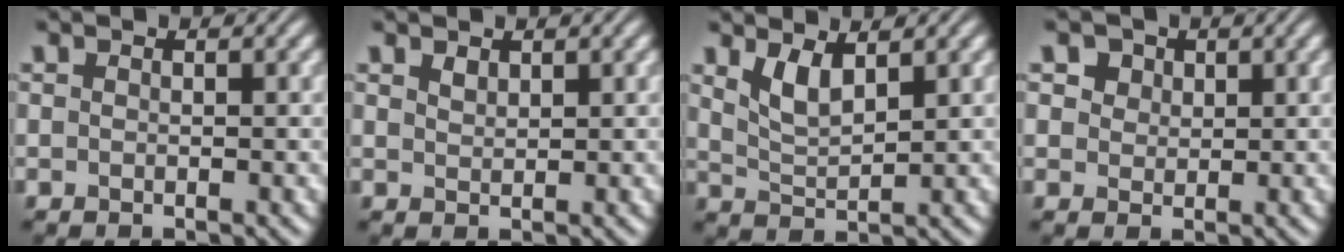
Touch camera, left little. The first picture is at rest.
{"total": 0.9, "force": [0.8, 0.4, 0.3], "torque": [-0.009, -0.001, 0.018]}
{"total": 2.7, "force": [1.7, 0.9, 1.9], "torque": [-0.045, -0.010, 0.039]}
{"total": 4.2, "force": [2.4, 2.9, 1.9], "torque": [-0.050, 0.005, 0.032]}